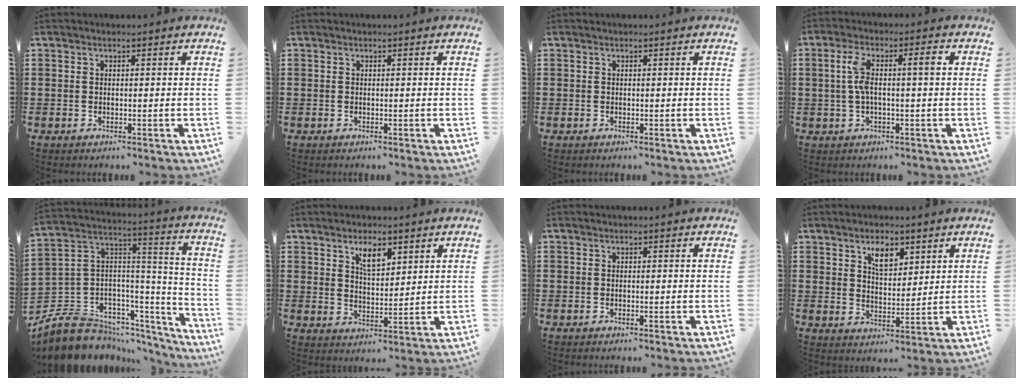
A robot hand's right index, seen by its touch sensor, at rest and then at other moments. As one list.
[{"total": 0.0}, {"total": 0.0}, {"total": 5.6, "force": [0.4, 1.1, 5.5], "torque": [-0.110, 0.004, -0.001]}, {"total": 10.3, "force": [-7.3, 6.6, 2.8], "torque": [-0.082, 0.006, -0.136]}, {"total": 4.3, "force": [2.7, 1.7, 2.9], "torque": [-0.047, -0.001, 0.044]}, {"total": 0.0}, {"total": 4.5, "force": [2.7, 2.1, 2.8], "torque": [-0.048, 0.002, 0.045]}]